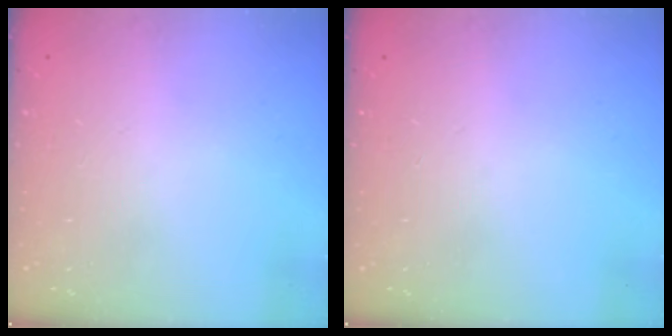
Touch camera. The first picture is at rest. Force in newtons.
{"total": 0.0}